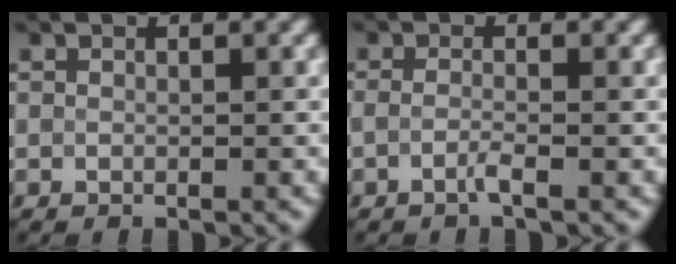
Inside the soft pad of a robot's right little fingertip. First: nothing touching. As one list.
[{"total": 1.2, "force": [-0.6, 0.2, 1.0], "torque": [-0.019, -0.003, -0.015]}]